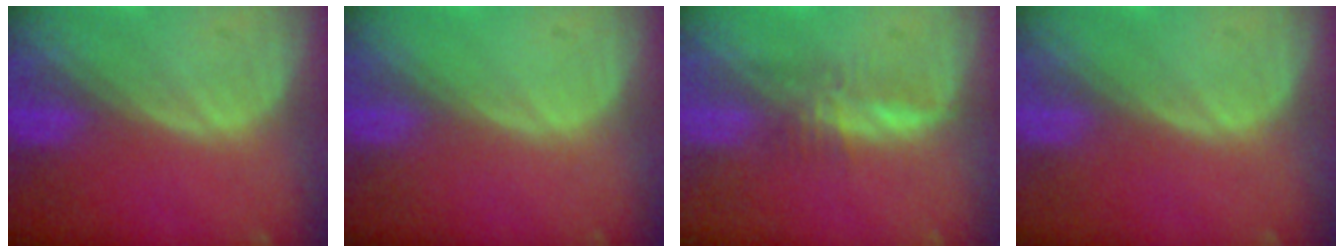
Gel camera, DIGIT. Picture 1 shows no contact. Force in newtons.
{"total": 0.0}
{"total": 2.8, "press": 2.7, "slide": 0.5}
{"total": 0.0}